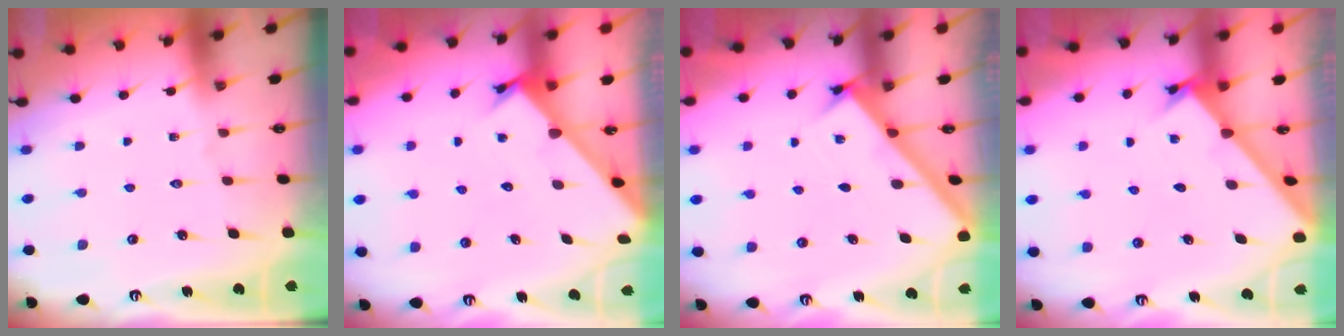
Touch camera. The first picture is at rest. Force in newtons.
{"total": 2.4, "press": 2.4, "slide": 0.1}
{"total": 2.2, "press": 2.2, "slide": 0.2}
{"total": 1.8, "press": 1.8, "slide": 0.2}